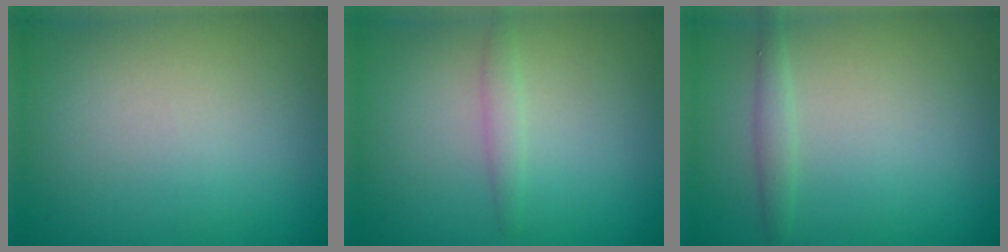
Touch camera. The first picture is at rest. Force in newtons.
{"total": 1.1, "press": 1.1, "slide": 0.0}
{"total": 1.2, "press": 1.2, "slide": 0.0}